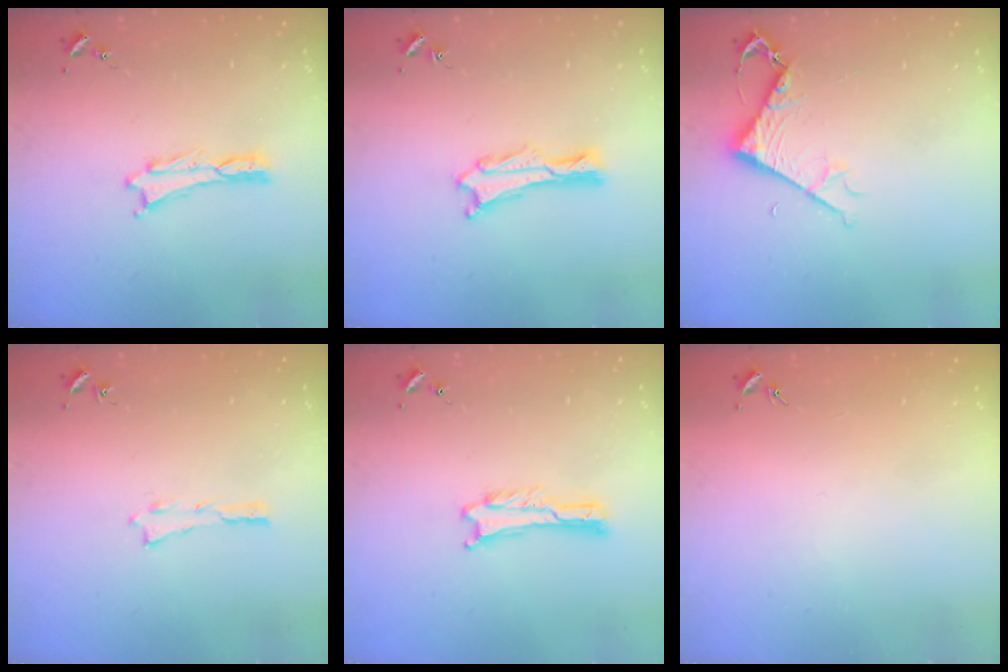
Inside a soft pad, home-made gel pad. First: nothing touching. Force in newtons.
{"total": 0.8, "press": 0.7, "slide": 0.2}
{"total": 5.3, "press": 5.2, "slide": 0.5}
{"total": 0.0}
{"total": 0.0}
{"total": 0.0}